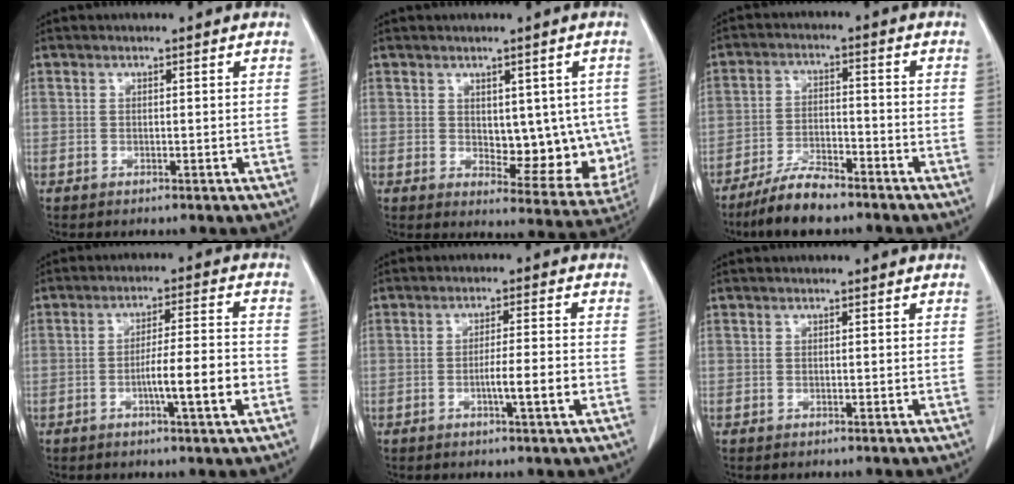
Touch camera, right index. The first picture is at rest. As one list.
[{"total": 10.3, "force": [0.4, 5.3, 8.8], "torque": [-0.092, -0.004, 0.022]}, {"total": 7.8, "force": [-6.4, 1.6, 4.2], "torque": [-0.081, -0.014, -0.117]}, {"total": 8.2, "force": [-2.7, 0.1, 7.8], "torque": [-0.123, 0.004, -0.045]}, {"total": 5.3, "force": [-1.7, -0.2, 5.0], "torque": [-0.077, -0.004, -0.027]}, {"total": 0.0}]